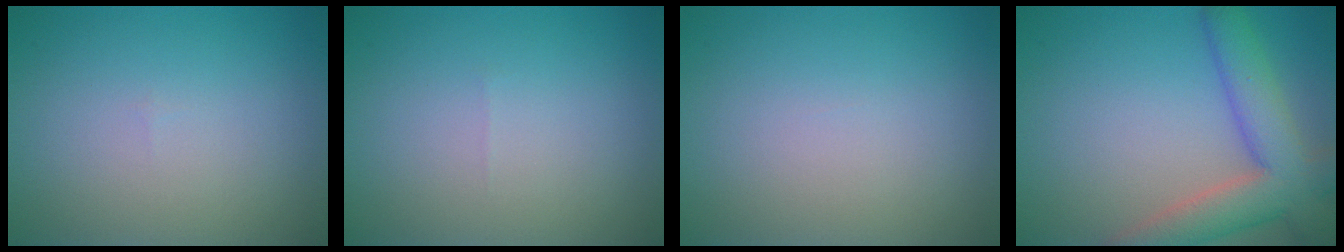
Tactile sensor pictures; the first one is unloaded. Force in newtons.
{"total": 0.0}
{"total": 0.0}
{"total": 6.9, "press": 6.8, "slide": 0.5}